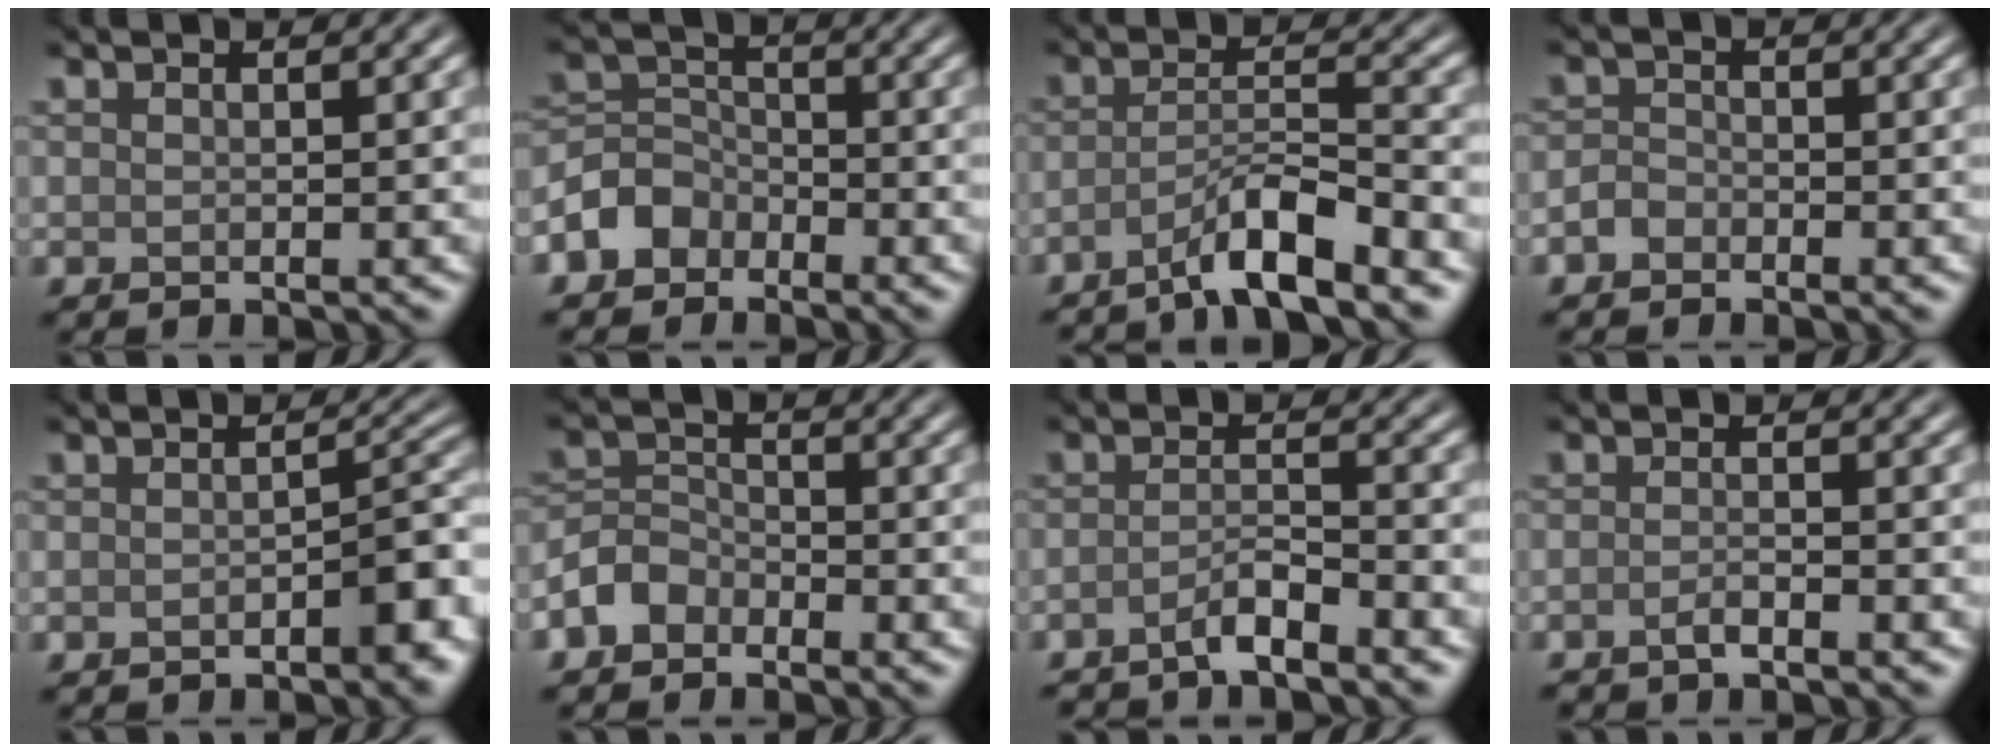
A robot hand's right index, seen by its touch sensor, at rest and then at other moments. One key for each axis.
{"total": 3.6, "fx": -2.4, "fy": 2.6, "fz": 0.8, "tx": -0.015, "ty": 0.006, "tz": -0.058}
{"total": 4.7, "fx": -3.5, "fy": 0.4, "fz": 3.1, "tx": -0.054, "ty": 0.007, "tz": -0.074}
{"total": 1.6, "fx": -1.2, "fy": 0.9, "fz": 0.4, "tx": -0.006, "ty": 0.003, "tz": -0.028}
{"total": 3.3, "fx": -1.9, "fy": 1.1, "fz": 2.5, "tx": -0.030, "ty": 0.007, "tz": -0.031}
{"total": 3.0, "fx": -2.3, "fy": 1.8, "fz": 0.7, "tx": -0.013, "ty": 0.009, "tz": -0.056}
{"total": 2.6, "fx": -2.3, "fy": 0.2, "fz": 1.3, "tx": -0.024, "ty": 0.005, "tz": -0.048}
{"total": 1.4, "fx": -1.2, "fy": 0.1, "fz": 0.7, "tx": -0.016, "ty": 0.000, "tz": -0.026}